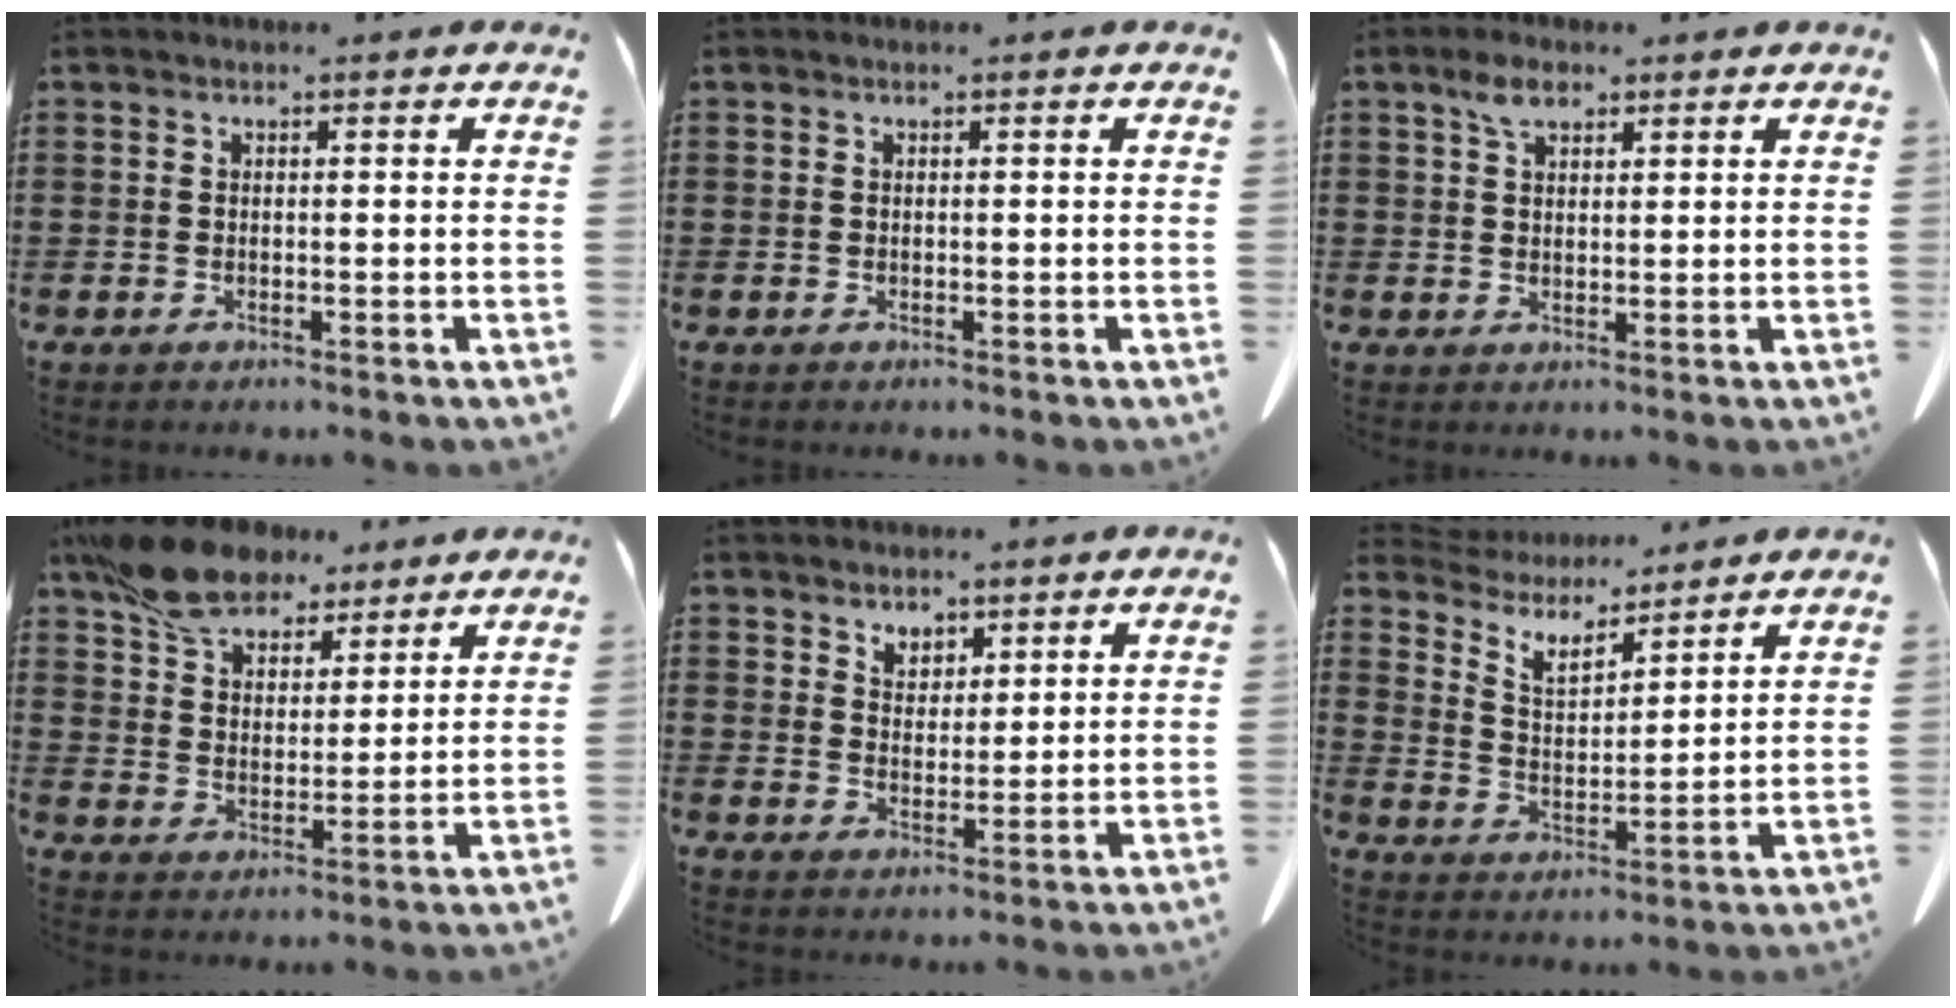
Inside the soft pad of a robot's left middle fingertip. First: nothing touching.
{"total": 0.0}
{"total": 3.8, "force": [2.4, 1.8, 2.3], "torque": [-0.052, 0.006, 0.044]}
{"total": 11.3, "force": [9.2, 4.6, 4.7], "torque": [-0.119, -0.020, 0.176]}
{"total": 3.7, "force": [3.1, 2.1, 0.1], "torque": [-0.014, 0.000, 0.059]}
{"total": 5.6, "force": [5.1, 1.7, 1.6], "torque": [-0.058, -0.026, 0.088]}